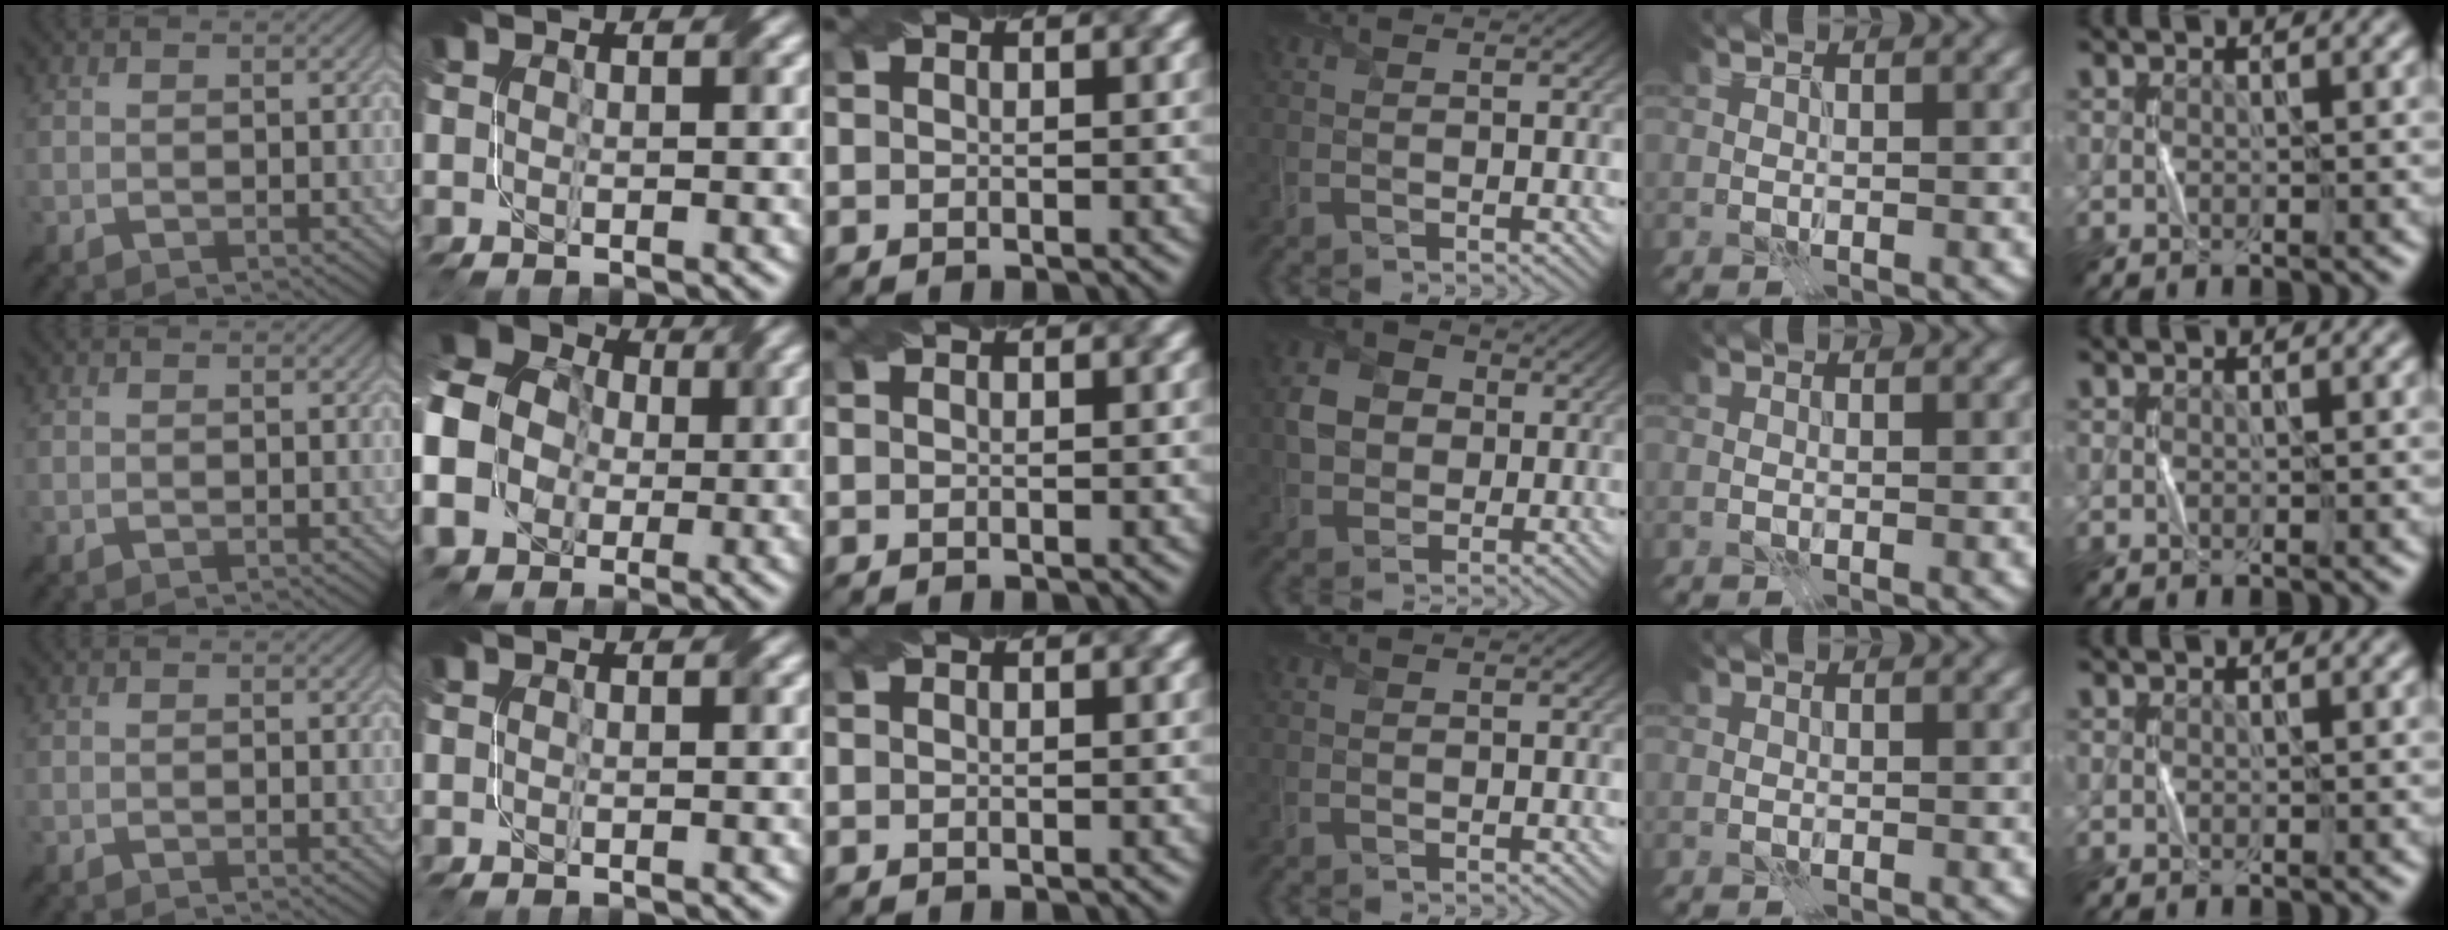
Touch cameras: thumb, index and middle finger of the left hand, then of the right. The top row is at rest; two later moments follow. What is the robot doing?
{"motion": "fold", "object": "bubble wrap"}